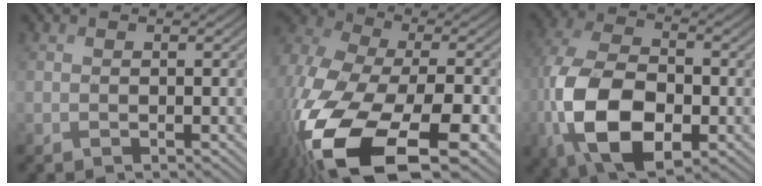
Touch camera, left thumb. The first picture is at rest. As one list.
[{"total": 22.1, "force": [-9.5, 12.1, 15.8], "torque": [-0.364, -0.108, -0.101]}, {"total": 14.8, "force": [-4.4, 8.5, 11.2], "torque": [-0.276, -0.031, -0.087]}]